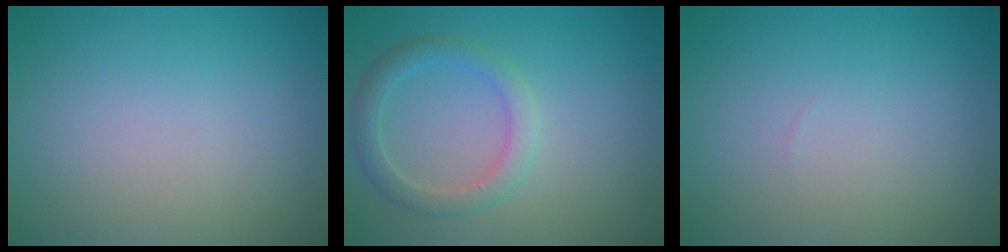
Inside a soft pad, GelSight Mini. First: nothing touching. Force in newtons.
{"total": 2.5, "press": 2.5, "slide": 0.1}
{"total": 0.0}